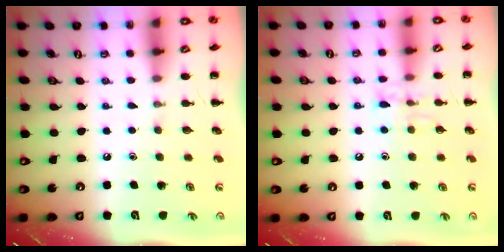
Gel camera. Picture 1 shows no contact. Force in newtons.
{"total": 7.1, "press": 7.0, "slide": 1.0}